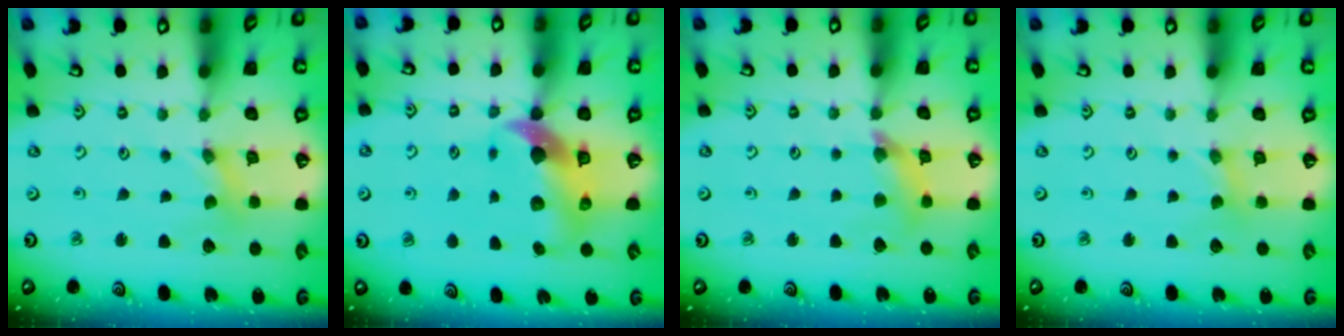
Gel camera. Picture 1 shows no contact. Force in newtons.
{"total": 10.6, "press": 10.5, "slide": 1.9}
{"total": 7.8, "press": 7.8, "slide": 0.8}
{"total": 0.6, "press": 0.6, "slide": 0.2}